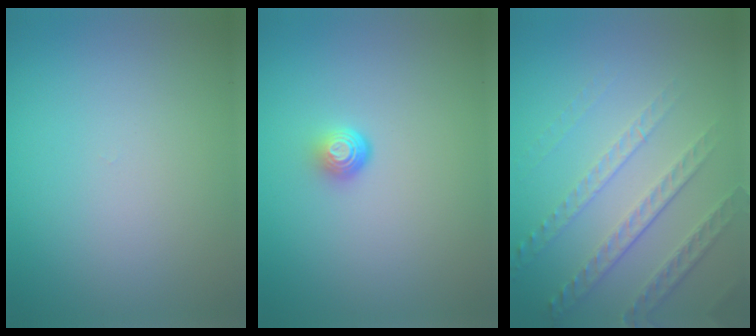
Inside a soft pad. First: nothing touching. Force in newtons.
{"total": 1.7, "press": 1.0, "slide": 1.4}
{"total": 5.0, "press": 3.5, "slide": 3.7}